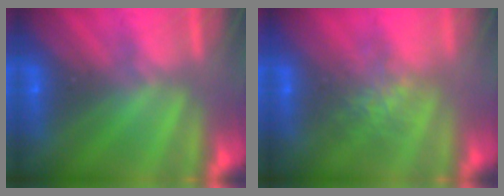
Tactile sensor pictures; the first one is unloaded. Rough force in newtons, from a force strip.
{"total": 4.5}